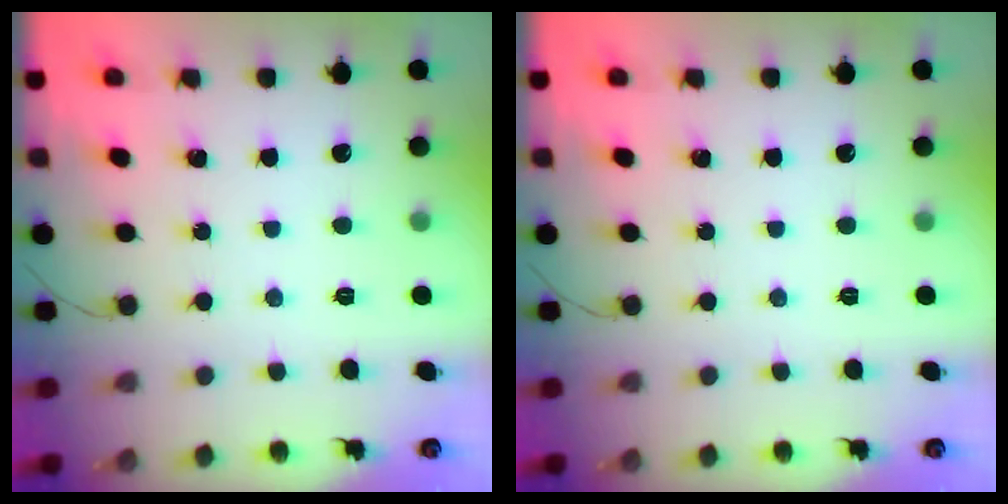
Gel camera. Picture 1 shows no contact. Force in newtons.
{"total": 0.0}